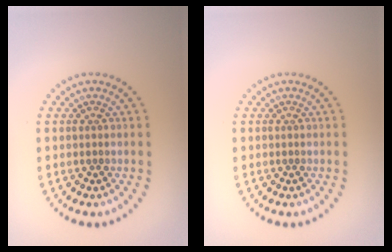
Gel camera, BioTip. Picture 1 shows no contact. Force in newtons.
{"total": 0.0}